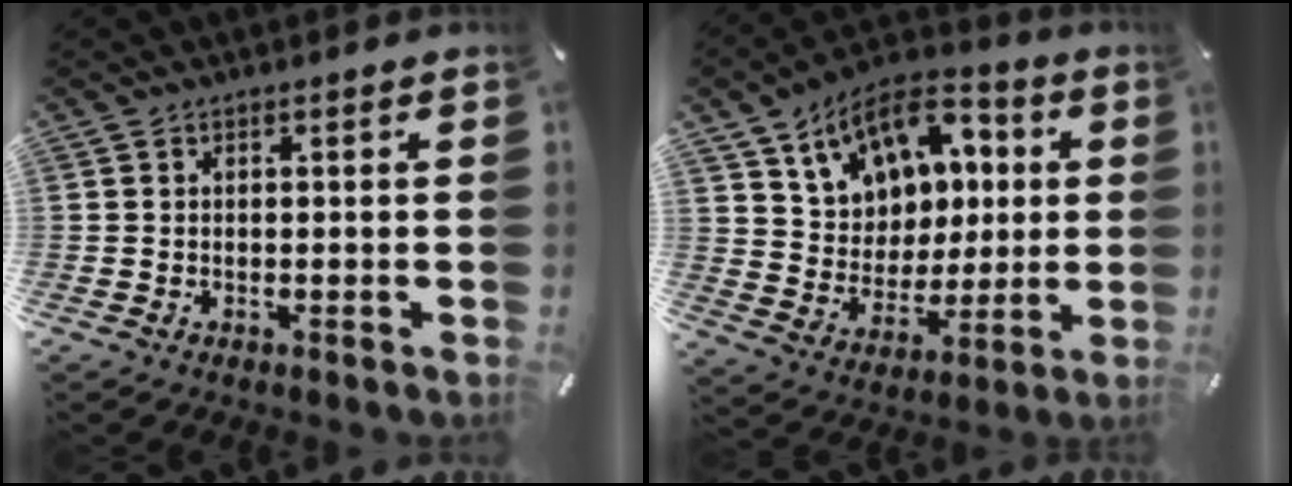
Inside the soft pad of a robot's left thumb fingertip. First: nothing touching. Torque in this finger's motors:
{"motor_torque": [1.82, 2.17, 1.41, -1.36, 0.47]}